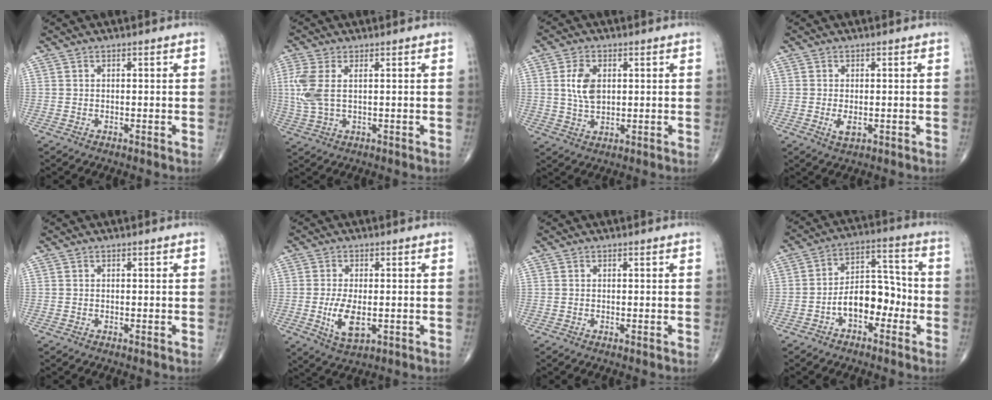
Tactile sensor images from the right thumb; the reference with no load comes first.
{"total": 6.5, "force": [1.1, 3.0, 5.7], "torque": [-0.163, 0.002, 0.026]}
{"total": 6.2, "force": [1.2, 3.7, 4.8], "torque": [-0.088, -0.006, 0.021]}
{"total": 2.4, "force": [-0.5, 1.2, 2.1], "torque": [-0.039, -0.006, -0.007]}
{"total": 0.0}
{"total": 6.8, "force": [-1.2, 3.3, 5.9], "torque": [-0.109, -0.011, -0.015]}
{"total": 0.0}
{"total": 10.4, "force": [-3.6, 6.2, 7.5], "torque": [-0.094, 0.049, -0.067]}